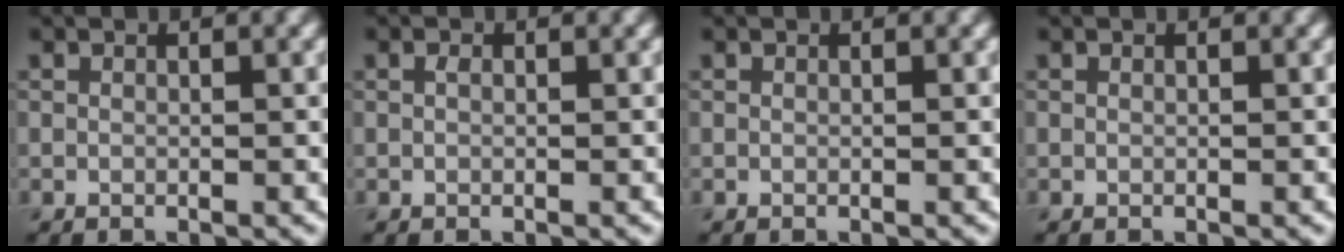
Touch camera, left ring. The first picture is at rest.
{"total": 0.6, "force": [0.1, 0.4, 0.4], "torque": [-0.009, 0.001, 0.001]}
{"total": 0.0}
{"total": 0.0}